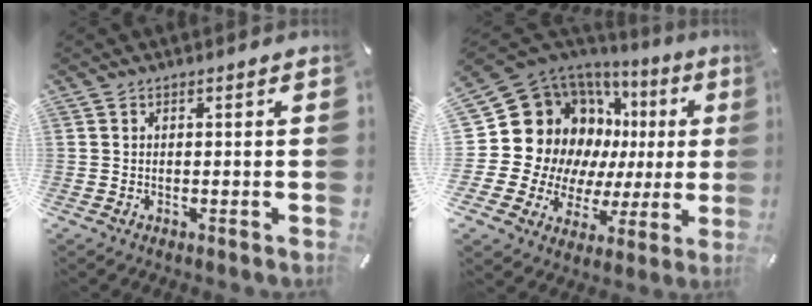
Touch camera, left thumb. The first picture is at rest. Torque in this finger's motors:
{"motor_torque": [0.84, 0.79, 0.44, 0.04, 0.25]}